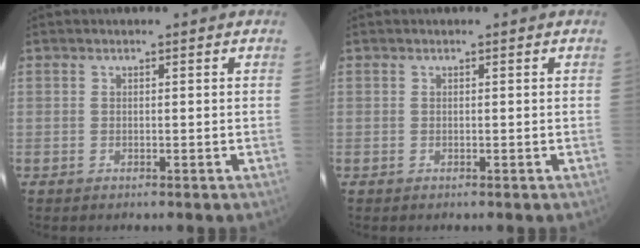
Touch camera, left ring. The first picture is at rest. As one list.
[{"total": 0.0}]